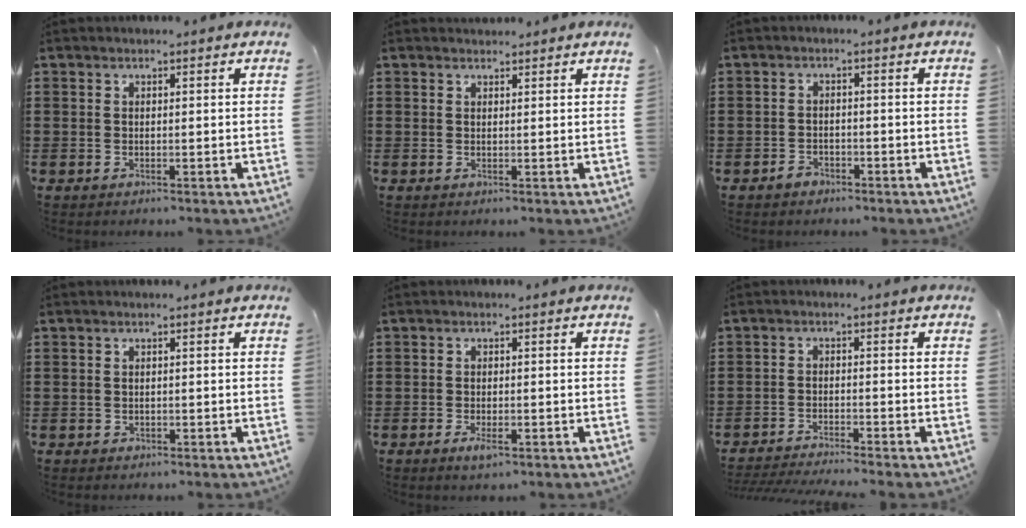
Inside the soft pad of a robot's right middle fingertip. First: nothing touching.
{"total": 1.1, "force": [1.1, 0.4, -0.1], "torque": [0.007, -0.002, 0.019]}
{"total": 1.6, "force": [-1.4, 0.8, 0.4], "torque": [-0.013, 0.000, -0.029]}
{"total": 0.0}
{"total": 2.0, "force": [-0.9, 0.6, 1.6], "torque": [-0.038, -0.006, -0.018]}
{"total": 2.5, "force": [-2.4, -0.4, 0.6], "torque": [-0.011, -0.001, -0.049]}